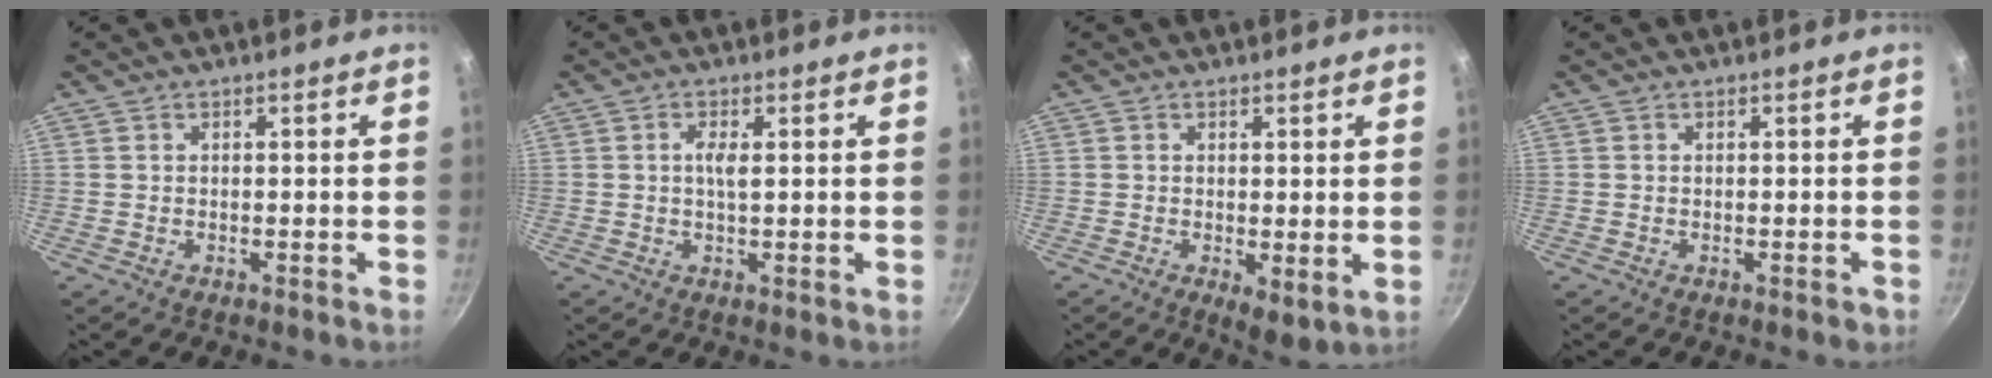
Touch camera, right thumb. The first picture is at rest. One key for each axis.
{"total": 2.7, "fx": 0.6, "fy": 0.7, "fz": 2.6, "tx": -0.049, "ty": -0.001, "tz": 0.008}
{"total": 4.8, "fx": 0.0, "fy": 2.3, "fz": 4.3, "tx": -0.056, "ty": -0.017, "tz": 0.005}
{"total": 1.0, "fx": -0.4, "fy": 0.6, "fz": 0.7, "tx": -0.006, "ty": 0.004, "tz": -0.004}